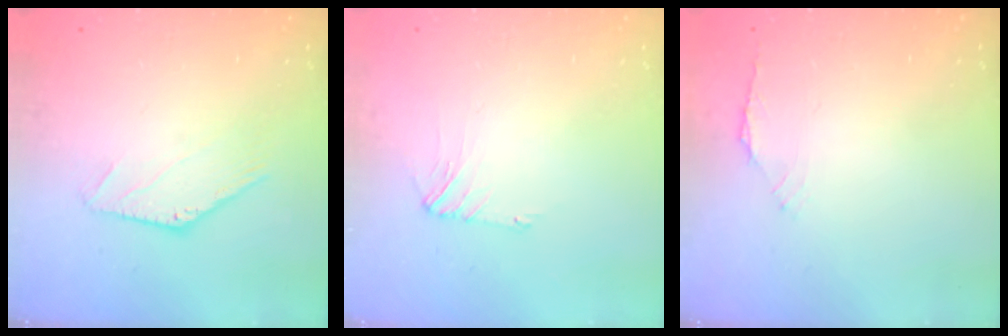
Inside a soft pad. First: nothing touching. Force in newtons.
{"total": 2.8, "press": 2.7, "slide": 0.5}
{"total": 1.6, "press": 1.5, "slide": 0.6}